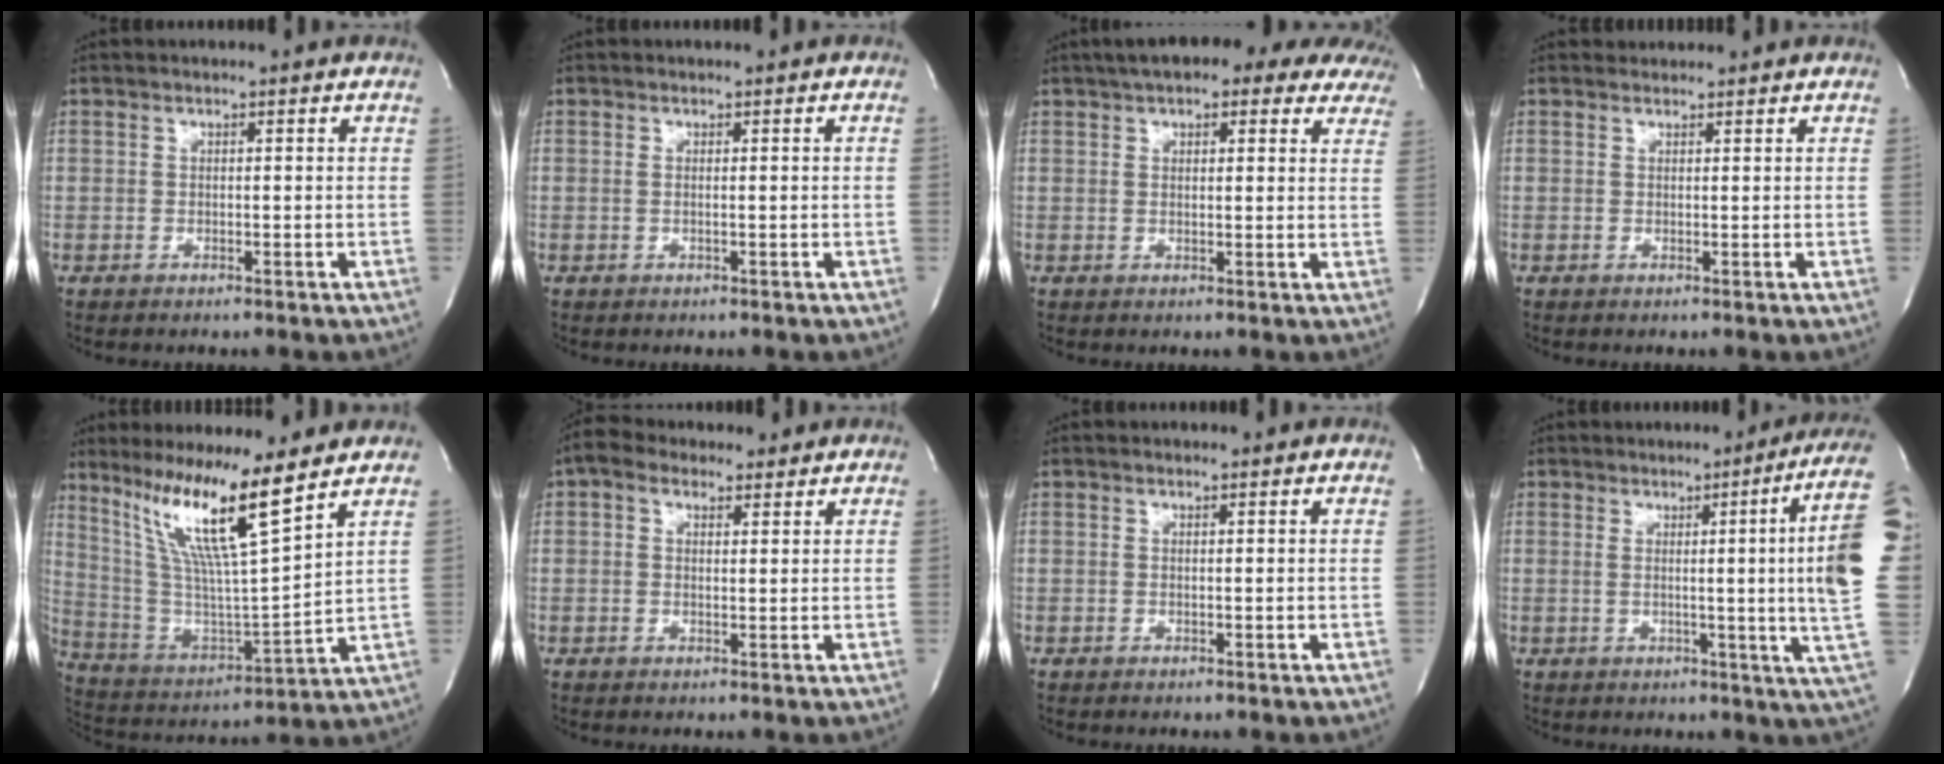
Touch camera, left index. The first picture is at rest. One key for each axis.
{"total": 0.7, "fx": 0.0, "fy": -0.1, "fz": 0.7, "tx": -0.018, "ty": 0.004, "tz": 0.004}
{"total": 18.2, "fx": 14.8, "fy": 5.6, "fz": 9.0, "tx": -0.117, "ty": 0.036, "tz": 0.170}
{"total": 0.9, "fx": 0.8, "fy": 0.2, "fz": -0.3, "tx": -0.004, "ty": 0.007, "tz": 0.015}
{"total": 15.3, "fx": 10.2, "fy": -0.9, "fz": 11.4, "tx": -0.216, "ty": -0.011, "tz": 0.188}
{"total": 4.3, "fx": 2.5, "fy": 2.7, "fz": 2.3, "tx": -0.050, "ty": 0.027, "tz": 0.042}
{"total": 0.0}
{"total": 14.2, "fx": 2.4, "fy": -3.0, "fz": 13.6, "tx": -0.147, "ty": -0.022, "tz": 0.014}